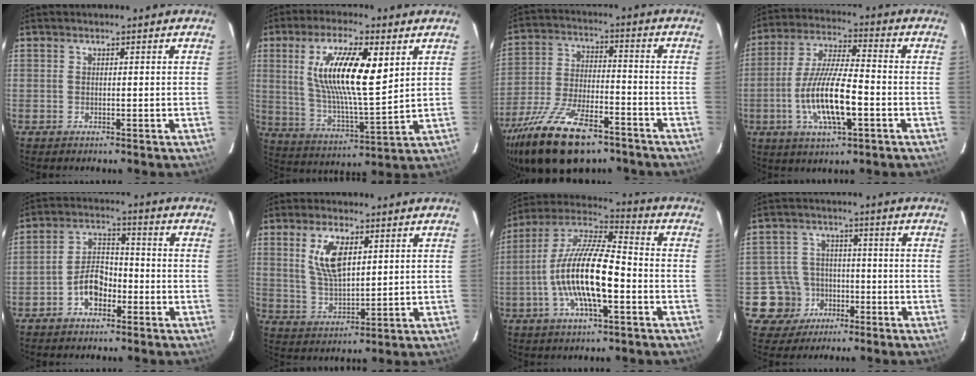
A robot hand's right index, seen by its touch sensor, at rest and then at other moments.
{"total": 16.3, "force": [5.2, 4.4, 14.8], "torque": [-0.277, 0.001, 0.100]}
{"total": 20.2, "force": [-13.9, 7.9, 12.2], "torque": [-0.252, -0.036, -0.237]}
{"total": 14.0, "force": [-4.1, 3.4, 12.9], "torque": [-0.259, -0.009, -0.075]}
{"total": 6.9, "force": [-3.4, 4.2, 4.3], "torque": [-0.081, 0.024, -0.056]}
{"total": 9.0, "force": [3.4, 4.2, 7.2], "torque": [-0.140, 0.005, 0.073]}
{"total": 16.8, "force": [-4.2, 4.8, 15.5], "torque": [-0.296, -0.003, -0.084]}
{"total": 8.0, "force": [-3.5, 7.2, 0.0], "torque": [-0.022, 0.029, -0.051]}